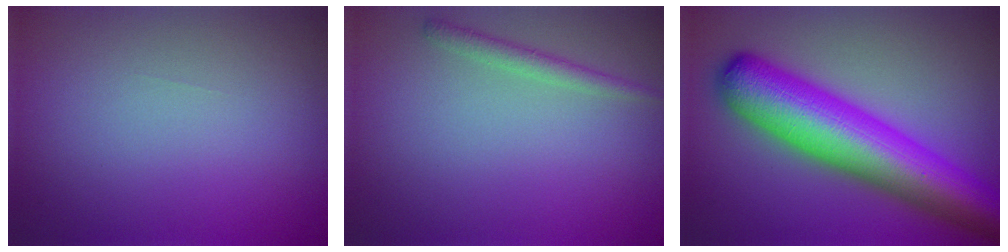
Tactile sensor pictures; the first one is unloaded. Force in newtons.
{"total": 1.4, "press": 1.4, "slide": 0.1}
{"total": 11.1, "press": 11.1, "slide": 0.3}